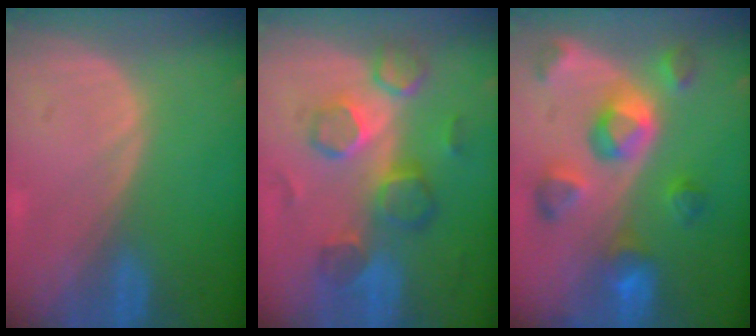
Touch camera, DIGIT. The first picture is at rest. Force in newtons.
{"total": 8.5, "press": 8.3, "slide": 2.1}
{"total": 9.7, "press": 8.7, "slide": 4.3}